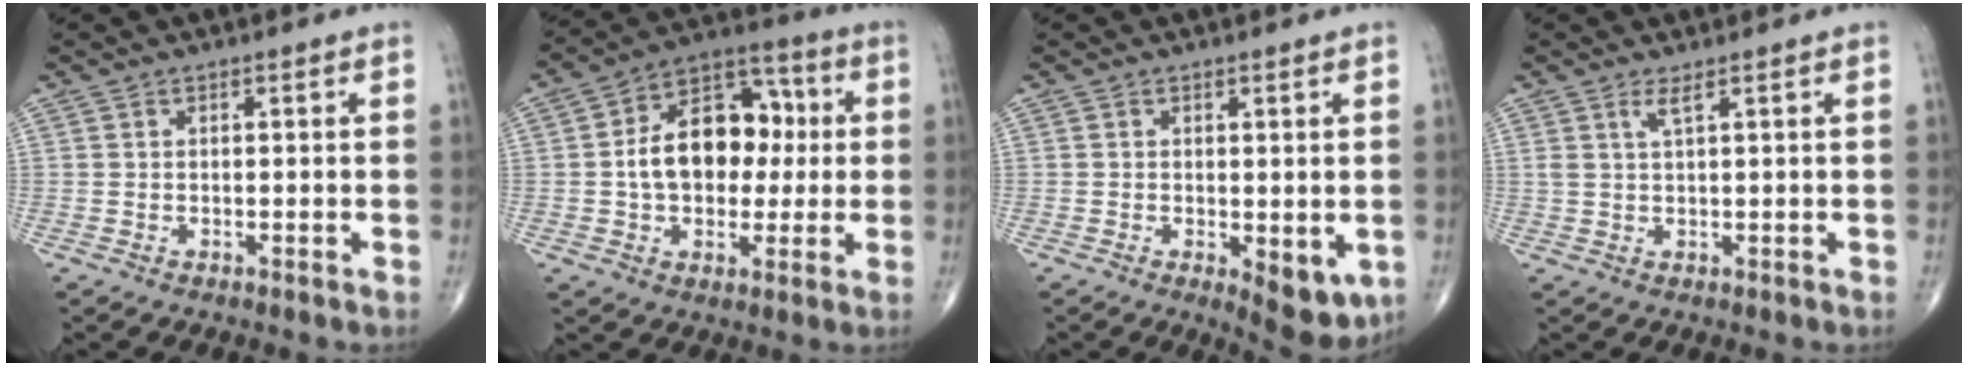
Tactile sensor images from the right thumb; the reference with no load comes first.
{"total": 16.0, "force": [0.7, 10.9, 11.8], "torque": [-0.148, 0.035, 0.006]}
{"total": 7.0, "force": [-1.6, 3.0, 6.0], "torque": [-0.066, -0.016, -0.013]}
{"total": 1.8, "force": [1.1, 0.0, 1.4], "torque": [-0.037, -0.010, 0.026]}